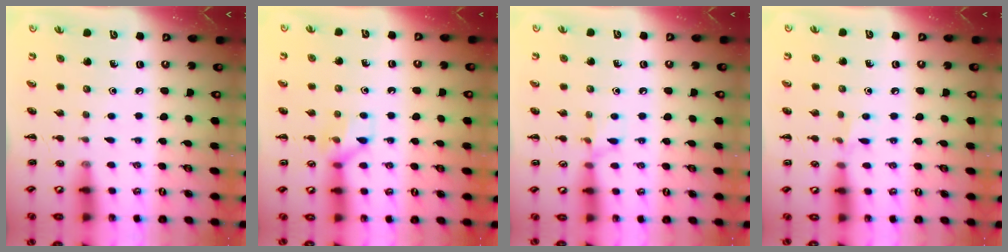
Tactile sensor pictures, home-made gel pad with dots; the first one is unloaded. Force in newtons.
{"total": 8.4, "press": 8.3, "slide": 0.5}
{"total": 5.0, "press": 4.8, "slide": 1.5}
{"total": 3.6, "press": 3.5, "slide": 1.1}